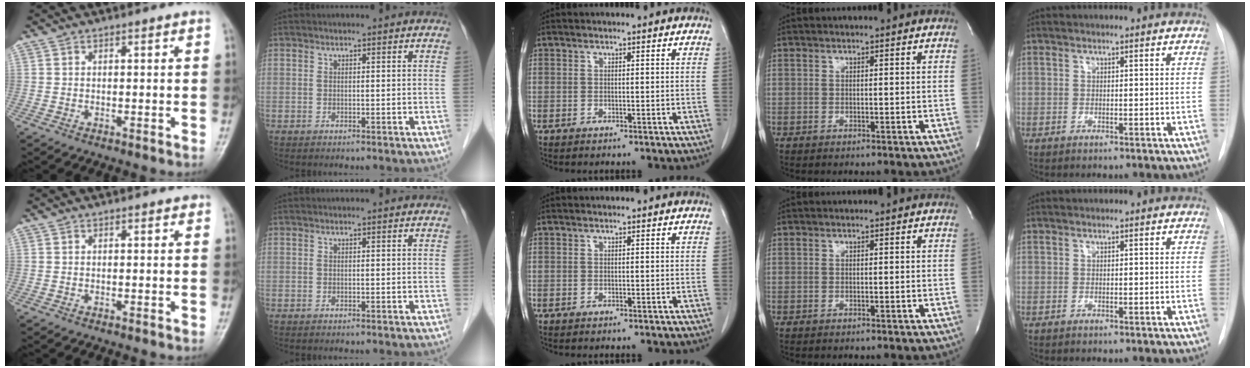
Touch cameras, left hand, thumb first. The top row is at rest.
{}